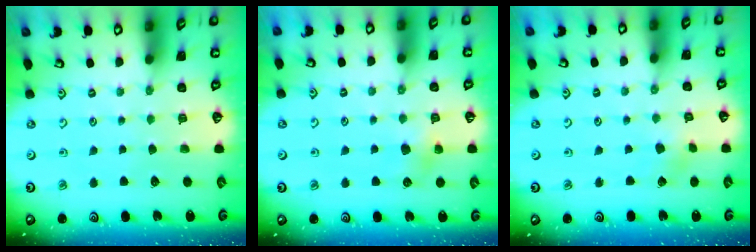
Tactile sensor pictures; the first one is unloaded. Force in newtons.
{"total": 6.3, "press": 6.3, "slide": 0.7}
{"total": 2.4, "press": 2.4, "slide": 0.6}